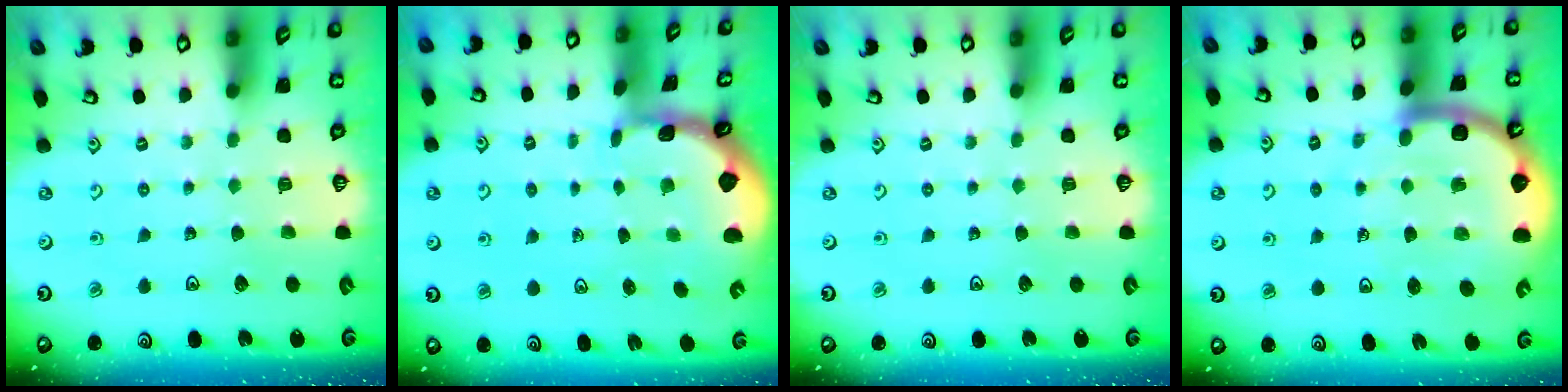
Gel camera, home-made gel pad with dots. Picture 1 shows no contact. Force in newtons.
{"total": 1.0, "press": 1.0, "slide": 0.1}
{"total": 0.0}
{"total": 11.5, "press": 10.9, "slide": 3.4}